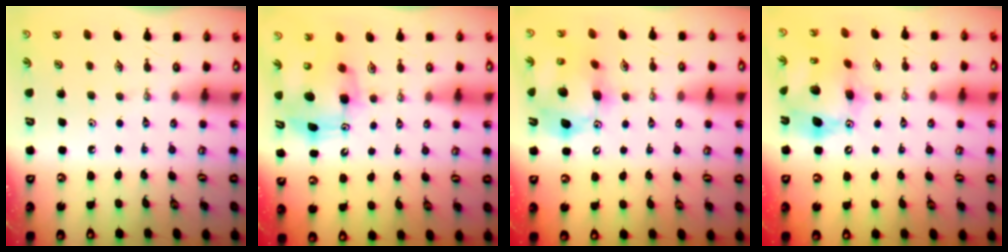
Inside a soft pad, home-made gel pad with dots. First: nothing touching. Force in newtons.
{"total": 9.2, "press": 9.0, "slide": 2.1}
{"total": 15.5, "press": 15.3, "slide": 2.4}
{"total": 15.2, "press": 15.2, "slide": 1.4}